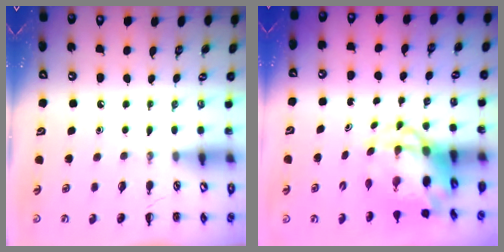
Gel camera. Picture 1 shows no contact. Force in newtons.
{"total": 6.6, "press": 6.4, "slide": 1.6}